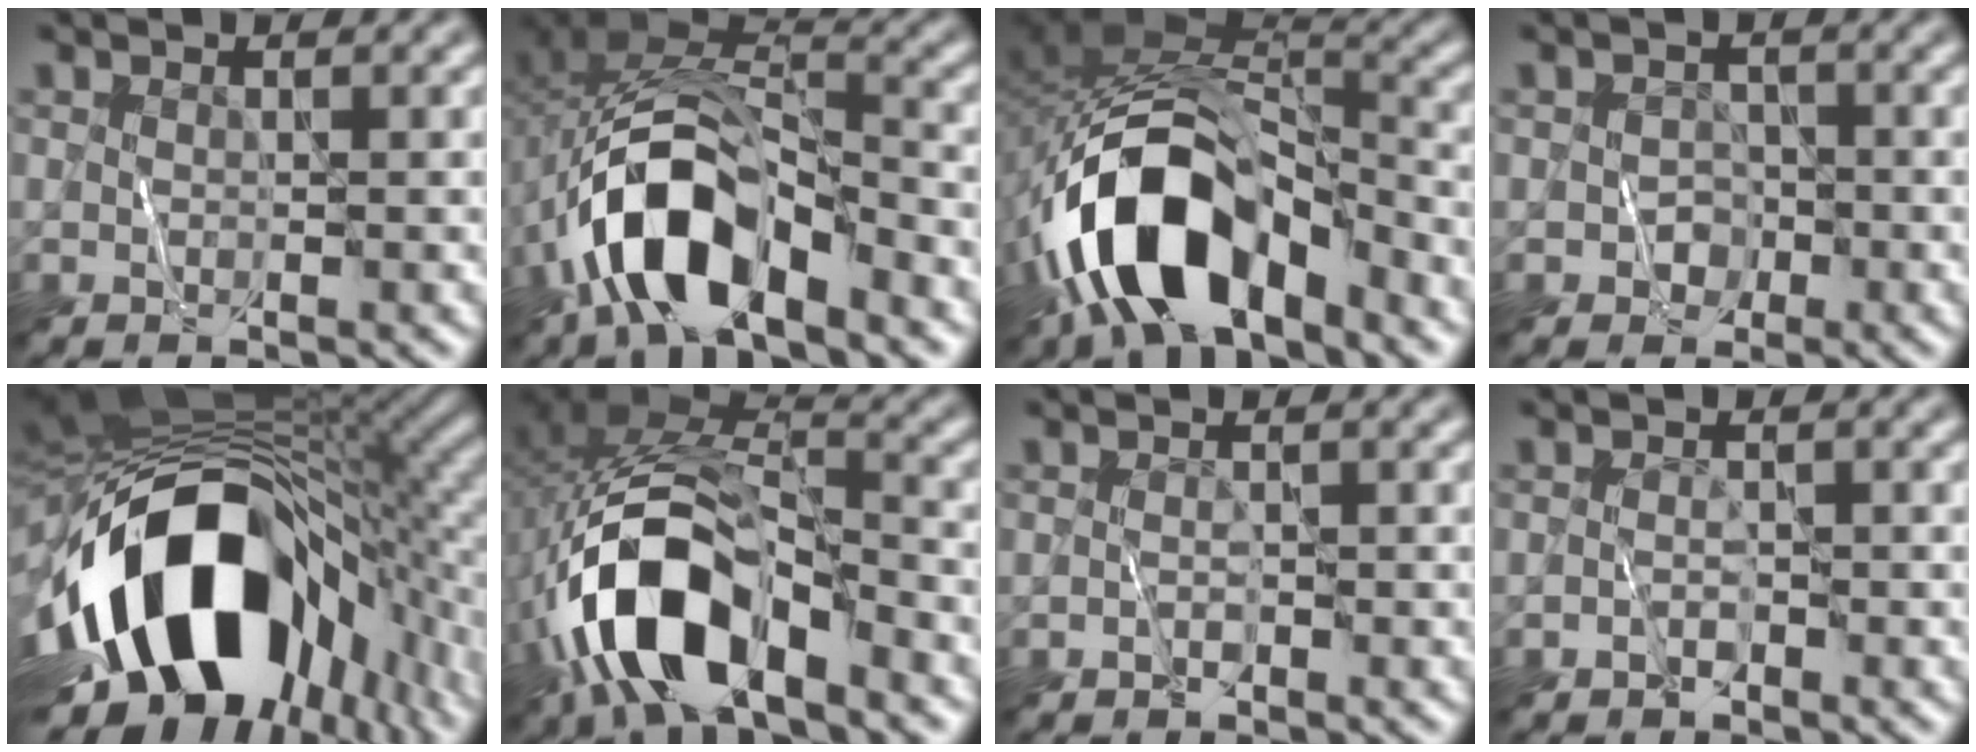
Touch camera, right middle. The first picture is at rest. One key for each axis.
{"total": 11.2, "fx": -5.1, "fy": 5.5, "fz": 8.3, "tx": -0.163, "ty": 0.003, "tz": -0.091}
{"total": 13.0, "fx": -6.9, "fy": 6.9, "fz": 8.6, "tx": -0.161, "ty": -0.009, "tz": -0.126}
{"total": 1.7, "fx": -0.8, "fy": 1.4, "fz": 0.5, "tx": -0.001, "ty": 0.006, "tz": -0.014}
{"total": 19.3, "fx": -5.2, "fy": 10.9, "fz": 15.1, "tx": -0.280, "ty": -0.019, "tz": -0.069}
{"total": 12.7, "fx": -5.3, "fy": 6.3, "fz": 9.6, "tx": -0.200, "ty": 0.000, "tz": -0.096}
{"total": 0.7, "fx": -0.7, "fy": 0.2, "fz": 0.2, "tx": -0.003, "ty": 0.008, "tz": -0.012}
{"total": 1.0, "fx": -0.9, "fy": 0.3, "fz": 0.3, "tx": -0.006, "ty": 0.010, "tz": -0.017}